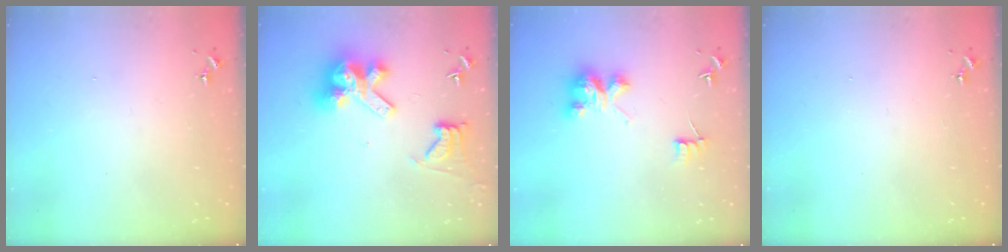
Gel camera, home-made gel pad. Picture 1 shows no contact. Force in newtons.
{"total": 14.1, "press": 14.0, "slide": 1.7}
{"total": 7.2, "press": 7.2, "slide": 0.6}
{"total": 0.0}